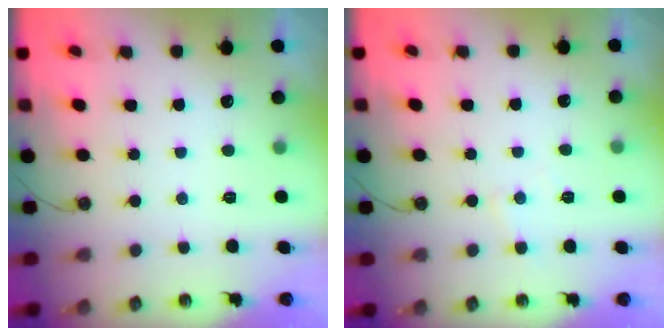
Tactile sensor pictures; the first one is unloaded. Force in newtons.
{"total": 3.7, "press": 3.7, "slide": 0.5}